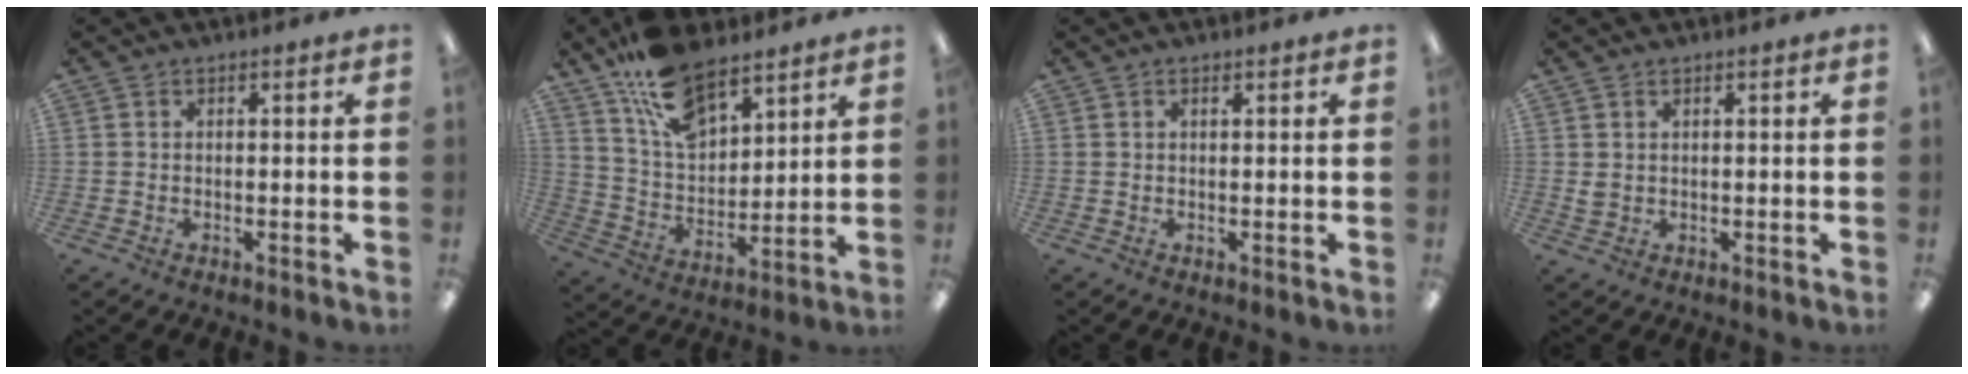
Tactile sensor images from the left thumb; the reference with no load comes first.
{"total": 15.3, "force": [10.8, 7.2, 8.1], "torque": [-0.154, -0.051, 0.199]}
{"total": 0.5, "force": [0.4, 0.2, 0.3], "torque": [0.000, -0.002, 0.005]}
{"total": 1.2, "force": [0.4, 0.9, 0.6], "torque": [-0.014, 0.000, 0.008]}